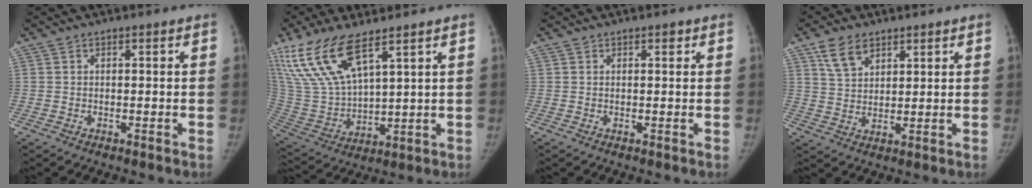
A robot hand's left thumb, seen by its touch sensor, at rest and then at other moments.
{"total": 16.0, "force": [10.1, 5.6, 11.0], "torque": [-0.231, -0.038, 0.217]}
{"total": 0.7, "force": [0.4, 0.4, 0.4], "torque": [-0.002, -0.002, 0.004]}
{"total": 6.5, "force": [4.0, 3.9, 3.3], "torque": [-0.047, -0.020, 0.081]}